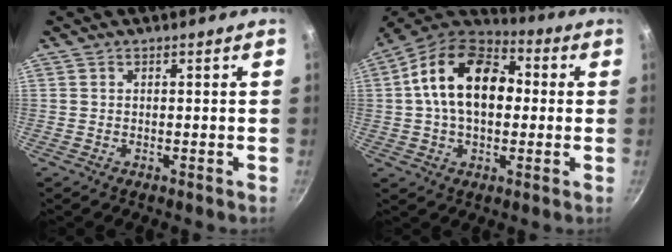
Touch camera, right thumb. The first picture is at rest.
{"total": 18.3, "force": [2.0, 11.9, 13.7], "torque": [-0.199, 0.029, 0.013]}